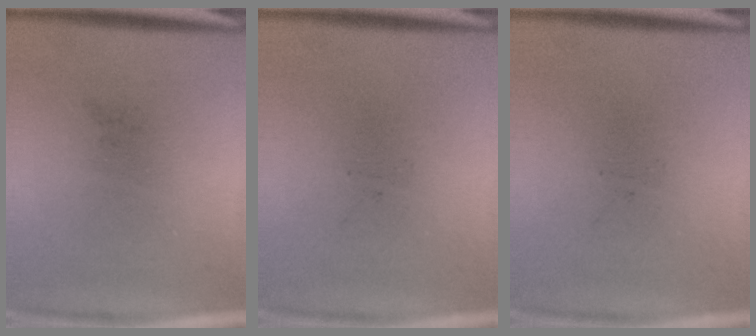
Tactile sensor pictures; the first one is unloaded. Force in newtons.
{"total": 0.0}
{"total": 0.0}